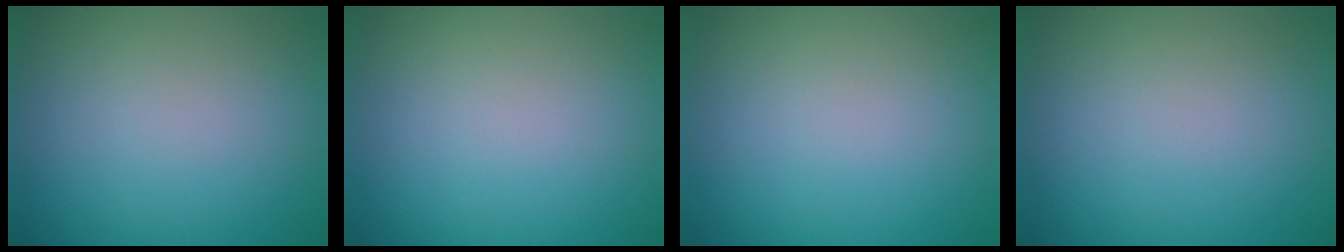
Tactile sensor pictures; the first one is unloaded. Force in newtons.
{"total": 0.0}
{"total": 0.0}
{"total": 0.0}